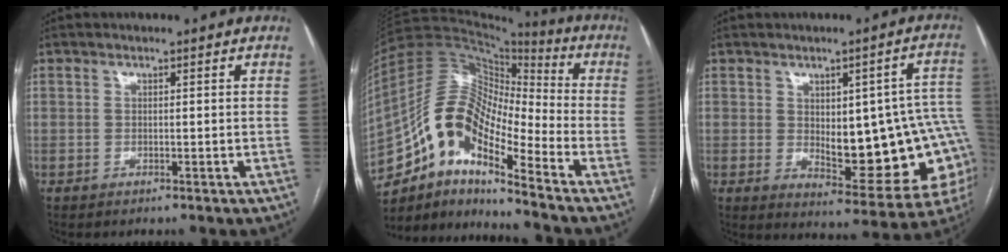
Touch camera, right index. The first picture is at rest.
{"total": 16.1, "force": [-9.4, 4.7, 12.2], "torque": [-0.231, 0.034, -0.166]}
{"total": 18.7, "force": [-0.7, 6.5, 17.5], "torque": [-0.169, 0.016, 0.013]}